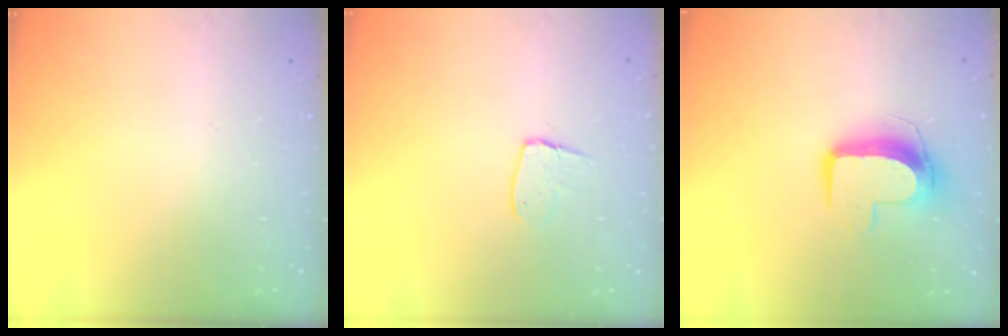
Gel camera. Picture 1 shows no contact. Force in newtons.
{"total": 7.0, "press": 7.0, "slide": 0.5}
{"total": 10.6, "press": 10.6, "slide": 0.2}